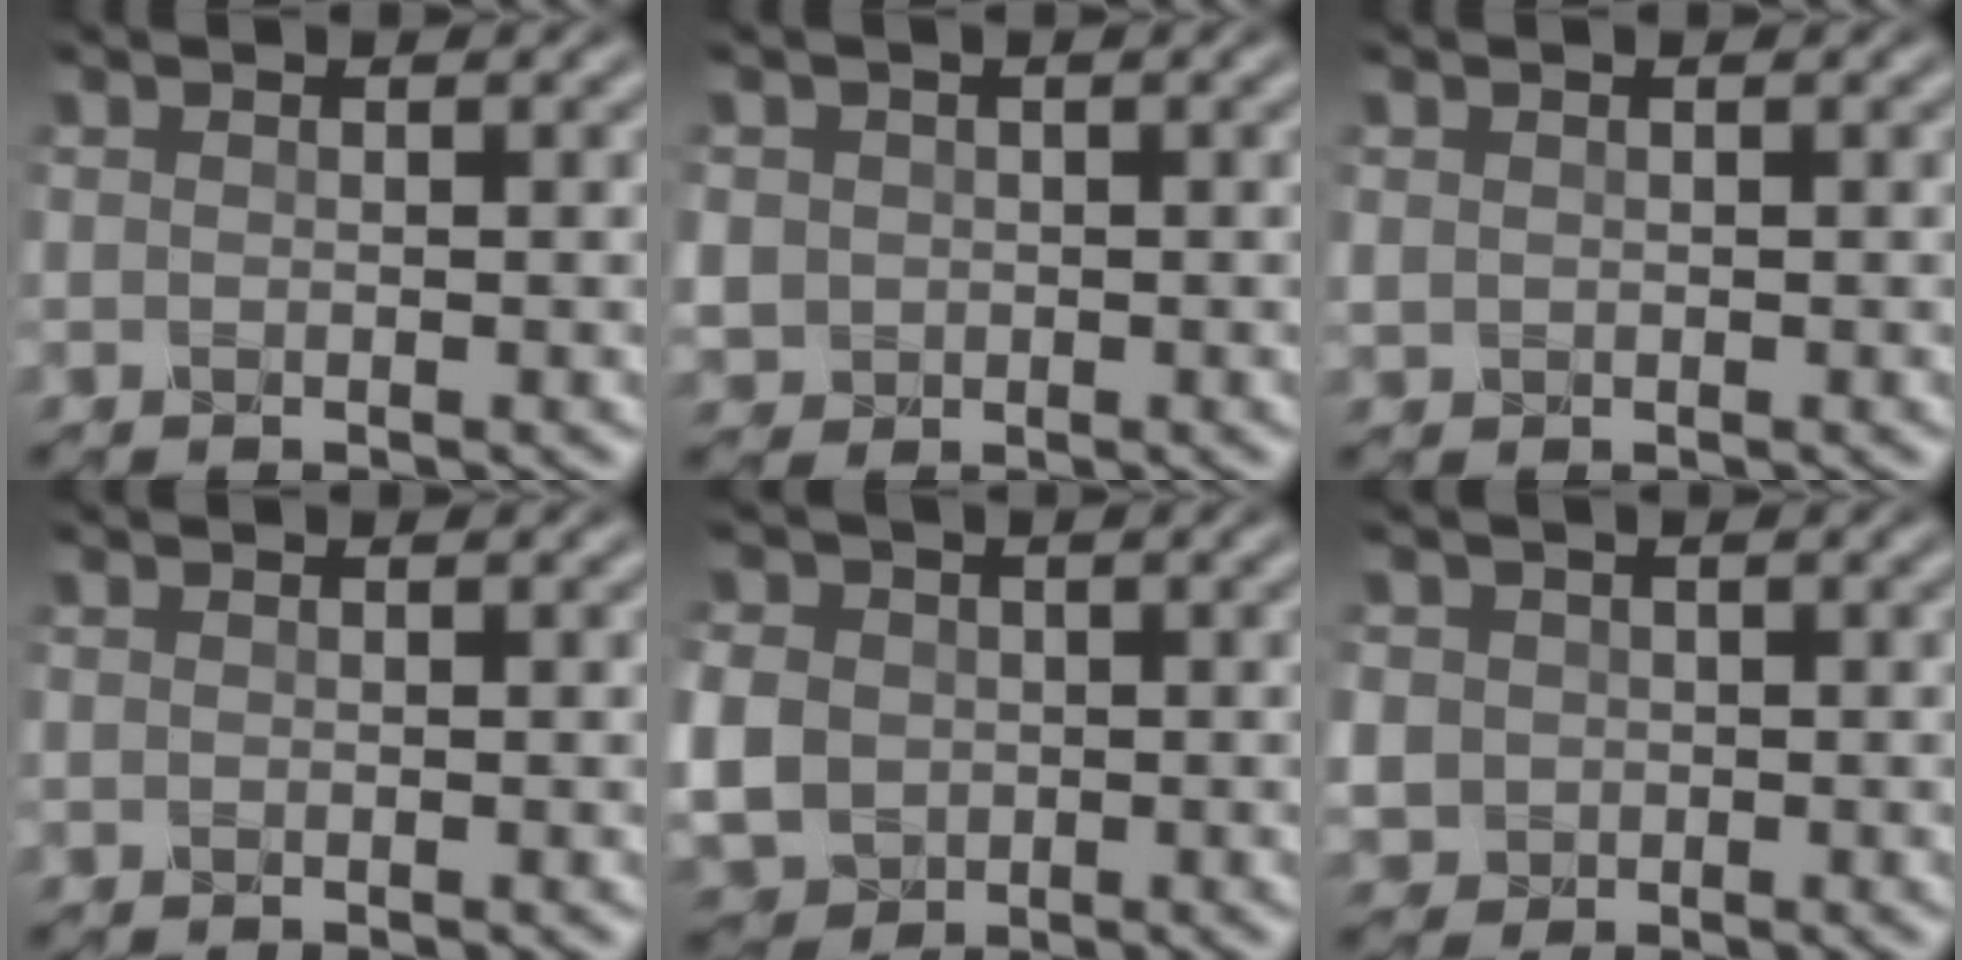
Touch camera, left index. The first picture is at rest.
{"total": 2.1, "force": [0.1, 2.1, 0.5], "torque": [-0.009, -0.003, 0.005]}
{"total": 0.5, "force": [0.2, 0.5, 0.2], "torque": [-0.003, -0.002, 0.007]}
{"total": 0.0}
{"total": 5.5, "force": [-0.5, 4.8, 2.7], "torque": [-0.084, -0.001, -0.014]}
{"total": 3.2, "force": [0.0, 3.1, 0.9], "torque": [-0.021, 0.004, -0.006]}